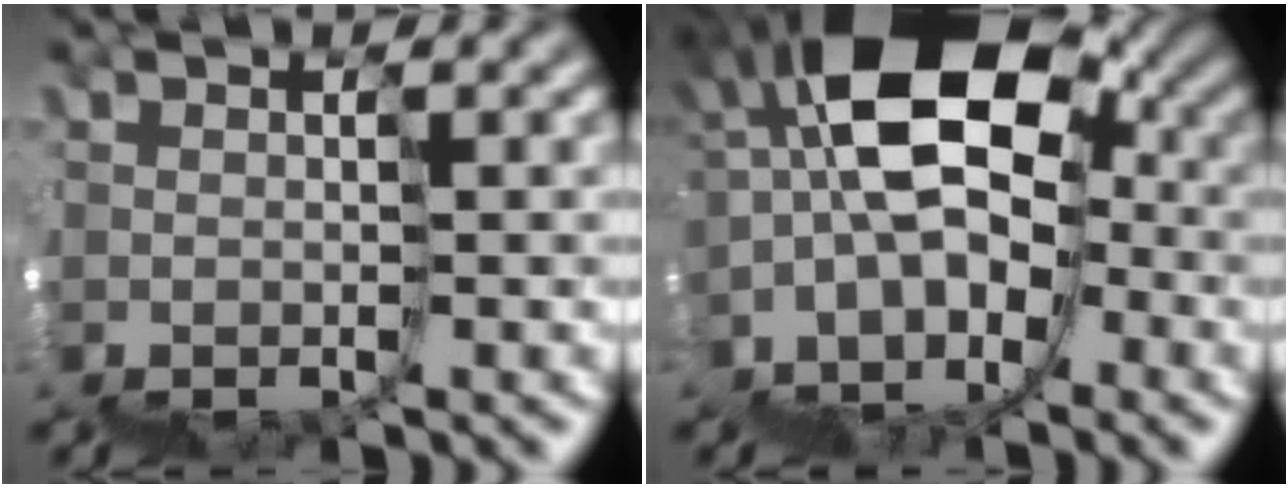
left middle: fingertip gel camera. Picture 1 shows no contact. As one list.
[{"total": 8.7, "force": [-0.4, 5.9, 6.3], "torque": [-0.072, 0.029, -0.015]}]